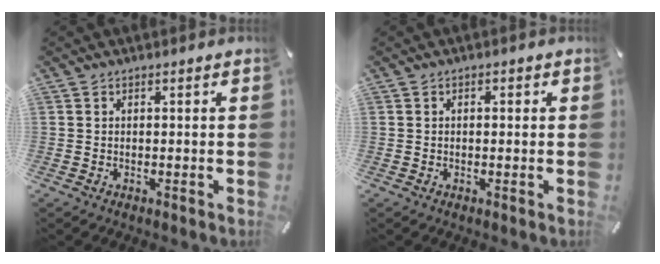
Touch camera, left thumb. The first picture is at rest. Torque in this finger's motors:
{"motor_torque": [-0.26, -0.07, -0.06, 0.00, 0.02]}